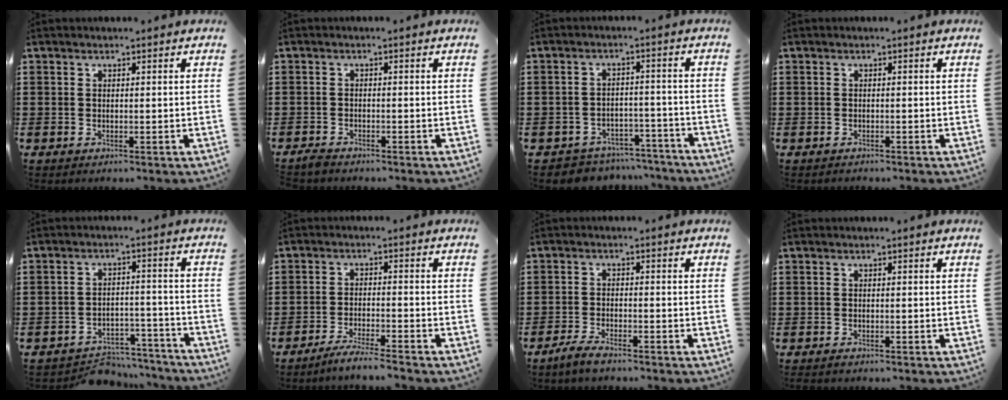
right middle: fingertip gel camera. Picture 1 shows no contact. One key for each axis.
{"total": 1.3, "fx": -1.2, "fy": 0.3, "fz": 0.2, "tx": -0.008, "ty": 0.000, "tz": -0.025}
{"total": 4.3, "fx": -4.2, "fy": 0.8, "fz": -0.2, "tx": -0.006, "ty": 0.006, "tz": -0.089}
{"total": 0.6, "fx": -0.6, "fy": 0.3, "fz": -0.1, "tx": 0.001, "ty": 0.001, "tz": -0.013}
{"total": 5.4, "fx": -5.3, "fy": 1.0, "fz": 0.5, "tx": -0.007, "ty": 0.012, "tz": -0.105}
{"total": 3.6, "fx": -3.3, "fy": -0.4, "fz": 1.4, "tx": -0.031, "ty": -0.007, "tz": -0.065}
{"total": 2.8, "fx": -2.3, "fy": 0.3, "fz": 1.5, "tx": -0.042, "ty": -0.001, "tz": -0.048}
{"total": 0.5, "fx": -0.5, "fy": 0.2, "fz": 0.1, "tx": -0.003, "ty": -0.002, "tz": -0.009}